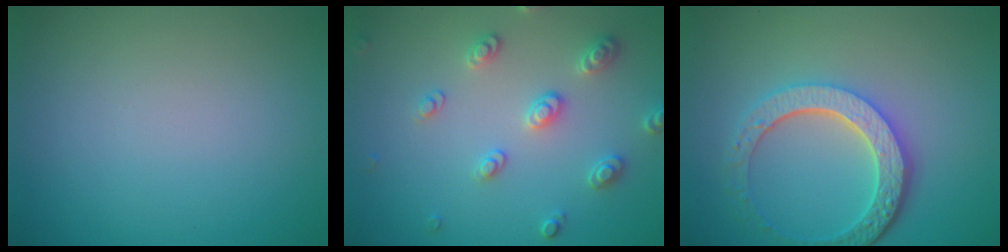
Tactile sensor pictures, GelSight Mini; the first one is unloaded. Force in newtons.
{"total": 3.0, "press": 2.9, "slide": 0.6}
{"total": 5.6, "press": 4.3, "slide": 3.6}